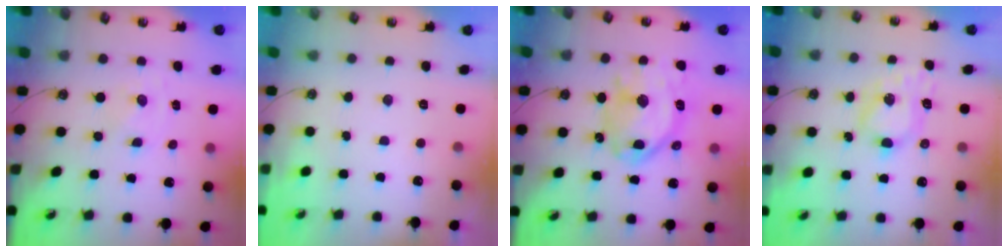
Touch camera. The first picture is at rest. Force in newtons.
{"total": 0.0}
{"total": 16.6, "press": 16.5, "slide": 1.4}
{"total": 7.8, "press": 7.7, "slide": 0.5}